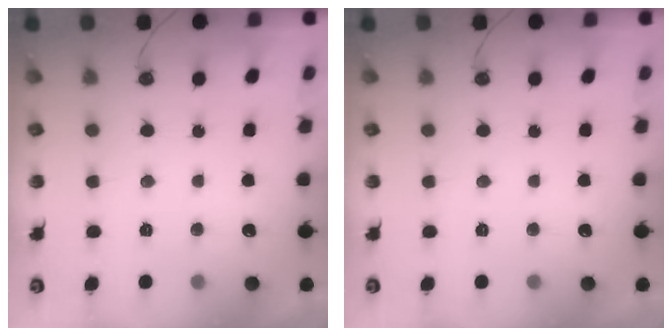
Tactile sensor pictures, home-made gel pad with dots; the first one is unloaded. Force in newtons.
{"total": 0.0}